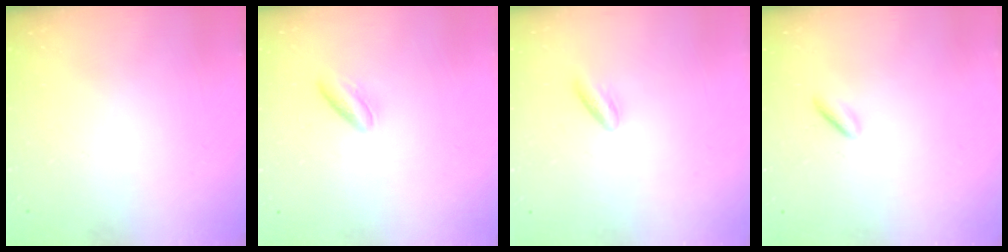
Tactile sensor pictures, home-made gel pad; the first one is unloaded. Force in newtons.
{"total": 4.2, "press": 4.1, "slide": 1.2}
{"total": 2.5, "press": 2.2, "slide": 1.2}
{"total": 1.2, "press": 1.1, "slide": 0.5}